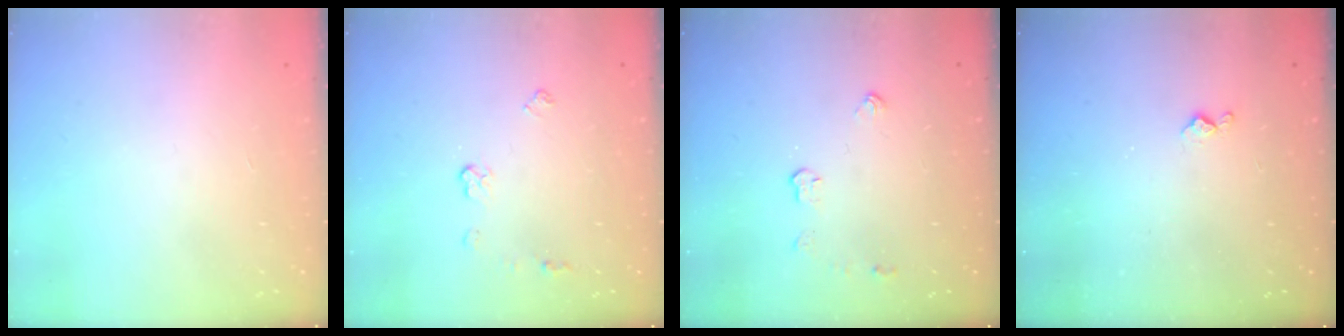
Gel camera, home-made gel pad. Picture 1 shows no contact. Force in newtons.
{"total": 3.8, "press": 3.7, "slide": 0.6}
{"total": 4.3, "press": 4.2, "slide": 0.7}
{"total": 3.8, "press": 3.8, "slide": 0.3}